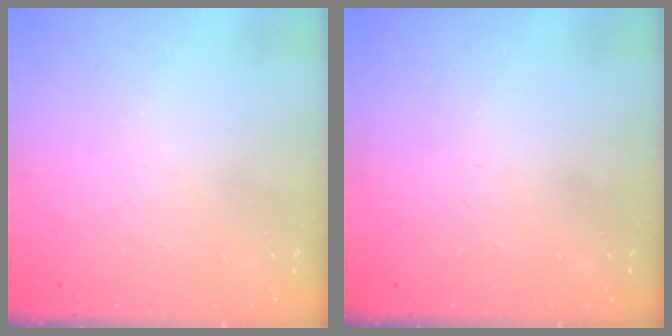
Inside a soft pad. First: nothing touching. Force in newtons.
{"total": 0.0}